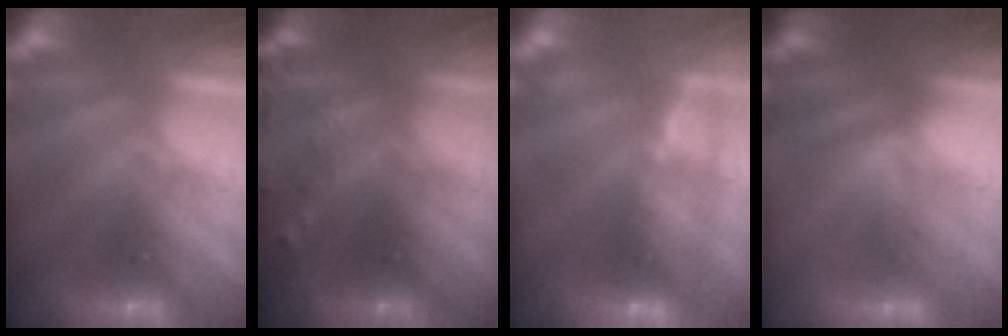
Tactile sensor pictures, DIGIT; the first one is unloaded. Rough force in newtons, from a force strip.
{"total": 5.6}
{"total": 10.3}
{"total": 1.8}